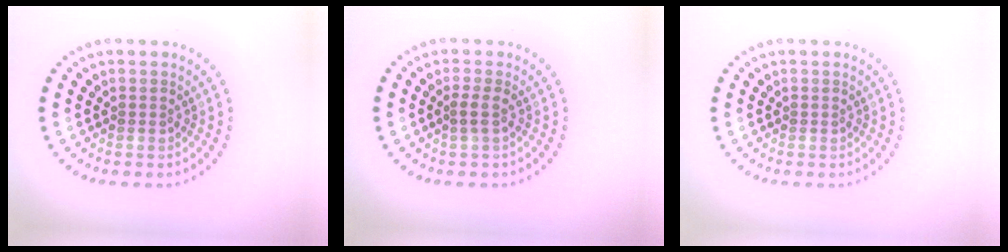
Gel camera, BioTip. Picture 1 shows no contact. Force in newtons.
{"total": 1.1, "press": 0.8, "slide": 0.7}
{"total": 0.0}